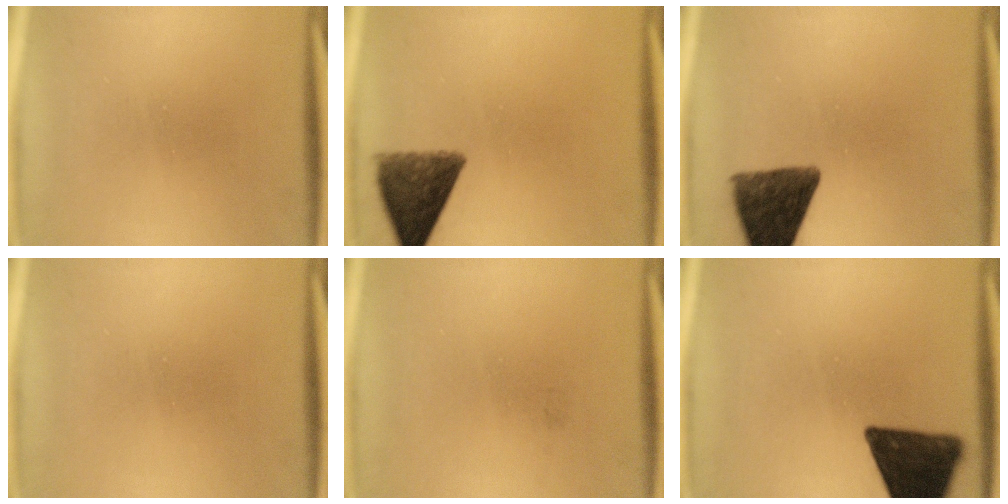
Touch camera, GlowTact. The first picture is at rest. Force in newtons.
{"total": 9.2}
{"total": 11.2}
{"total": 0.0}
{"total": 0.7}
{"total": 14.8}